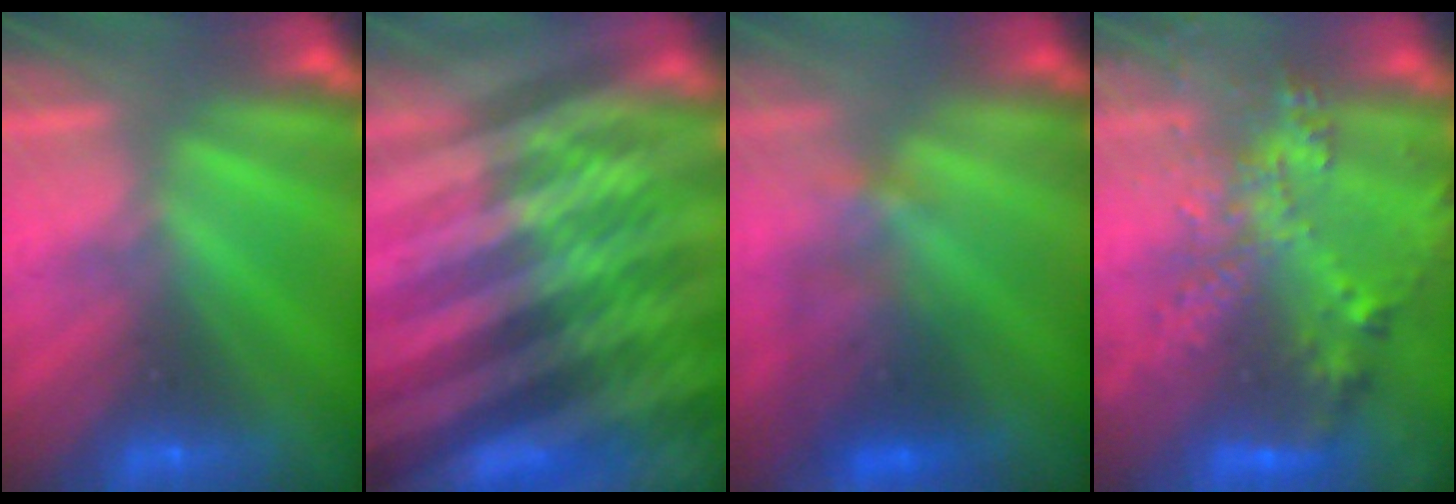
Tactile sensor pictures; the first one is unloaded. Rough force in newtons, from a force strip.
{"total": 6.8}
{"total": 3.5}
{"total": 7.3}